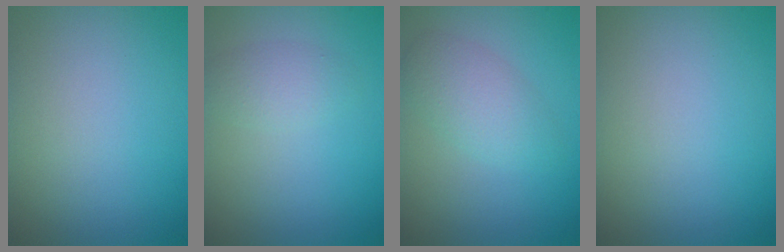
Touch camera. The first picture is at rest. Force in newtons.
{"total": 1.8, "press": 1.8, "slide": 0.2}
{"total": 2.9, "press": 2.9, "slide": 0.2}
{"total": 0.0}